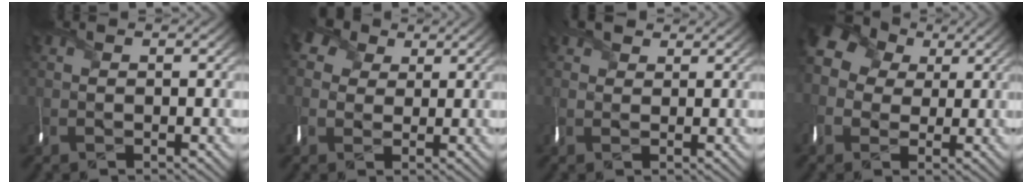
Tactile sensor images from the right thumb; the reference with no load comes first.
{"total": 3.5, "force": [1.8, 3.0, 0.4], "torque": [-0.027, 0.009, 0.023]}
{"total": 1.9, "force": [1.4, 0.8, -1.0], "torque": [0.014, 0.004, 0.019]}
{"total": 9.1, "force": [1.8, 7.8, 4.3], "torque": [-0.134, 0.014, 0.013]}